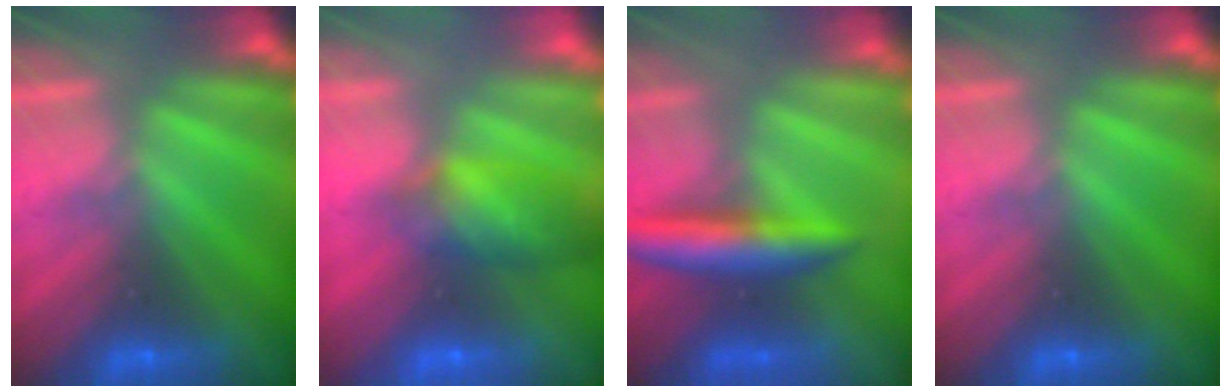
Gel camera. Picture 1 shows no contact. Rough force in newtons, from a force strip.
{"total": 9.1}
{"total": 6.6}
{"total": 0.0}